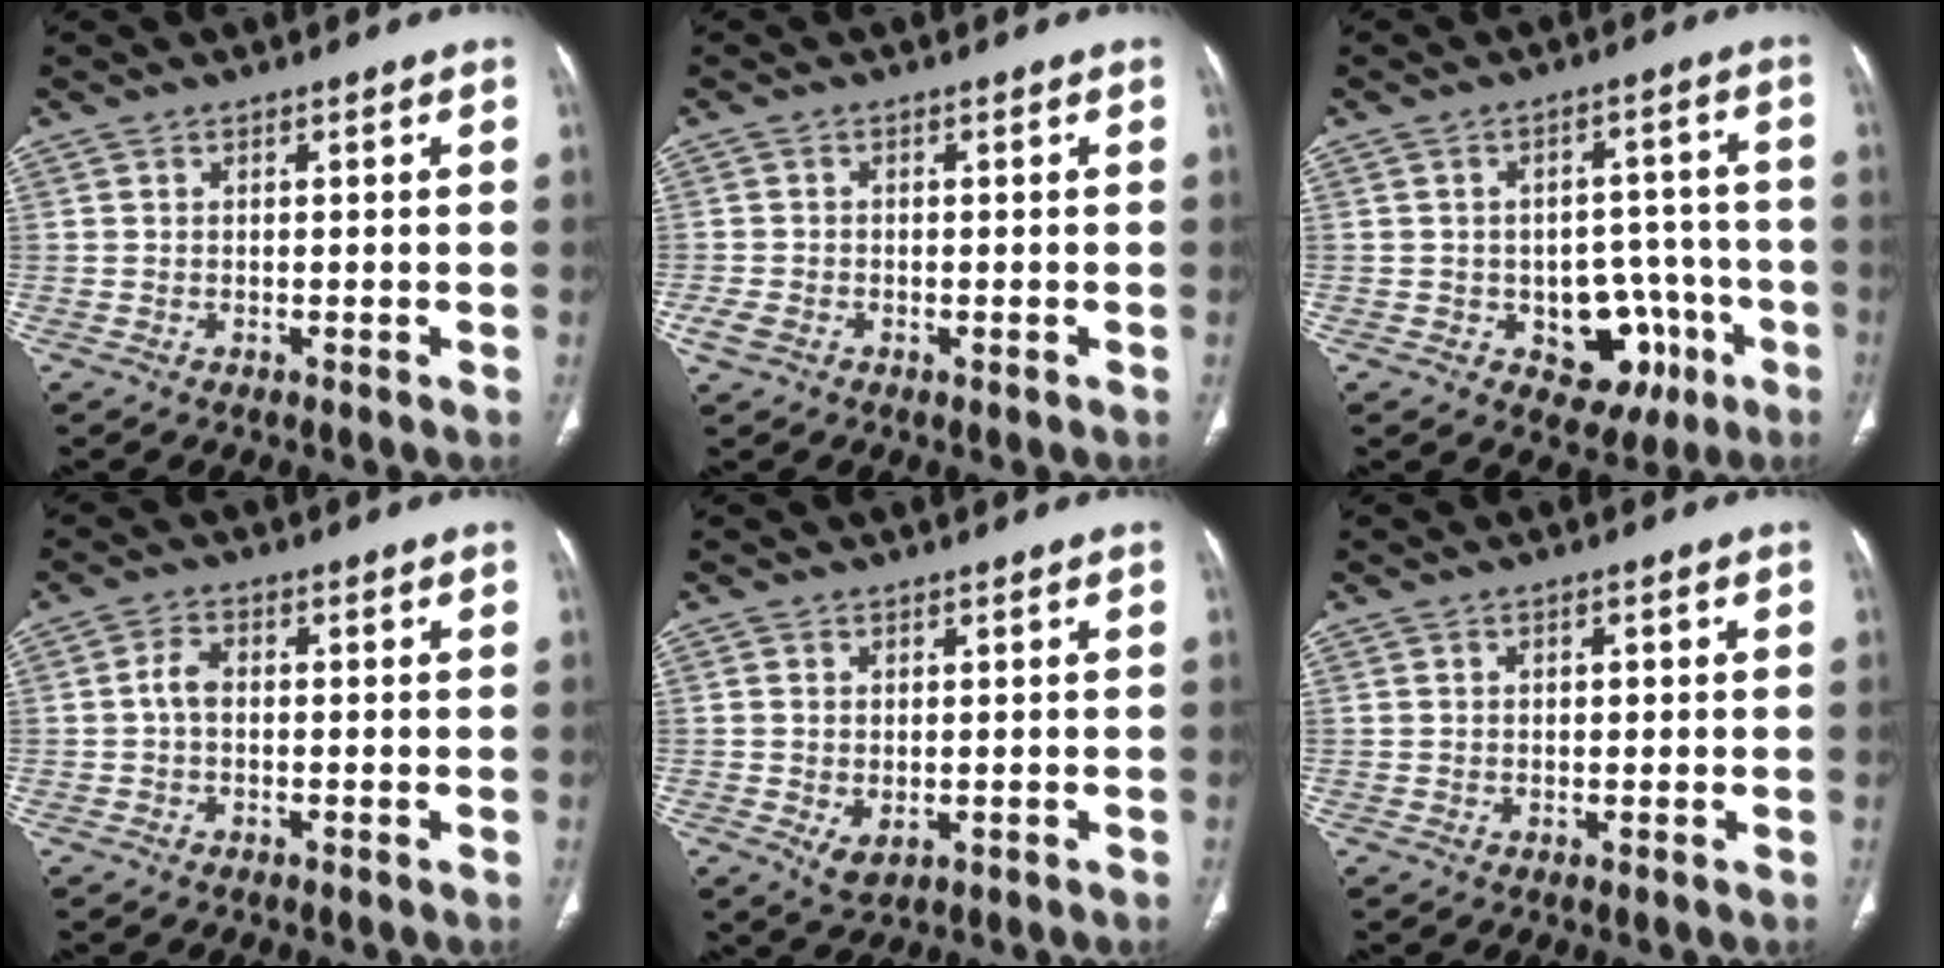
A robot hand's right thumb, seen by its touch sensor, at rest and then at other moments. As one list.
[{"total": 2.5, "force": [-1.0, 1.8, 1.3], "torque": [-0.031, 0.004, -0.018]}, {"total": 11.5, "force": [-4.3, 7.9, 7.2], "torque": [-0.048, 0.038, -0.045]}, {"total": 2.6, "force": [-0.3, 1.6, 2.1], "torque": [-0.041, 0.007, -0.012]}, {"total": 3.2, "force": [-0.5, 2.0, 2.4], "torque": [-0.043, -0.006, 0.003]}, {"total": 1.7, "force": [0.4, 0.9, 1.4], "torque": [-0.024, 0.005, 0.007]}]